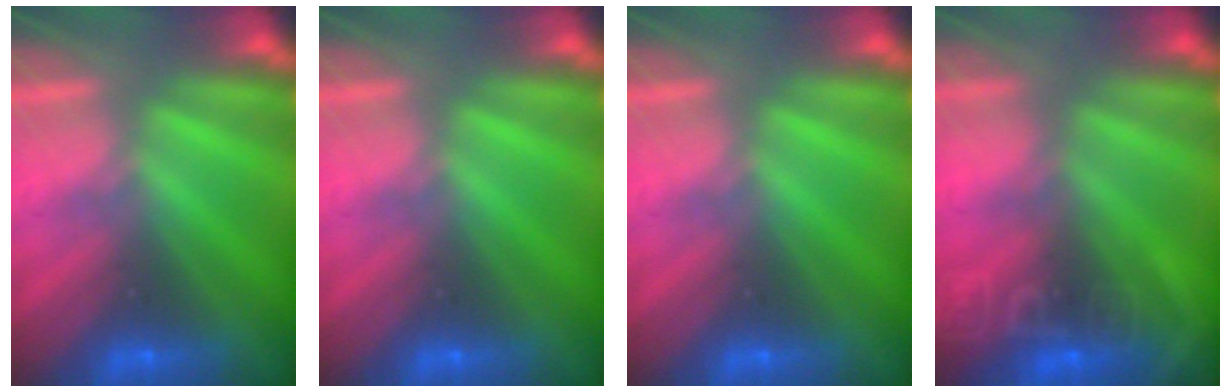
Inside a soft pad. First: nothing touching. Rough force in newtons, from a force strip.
{"total": 0.0}
{"total": 0.0}
{"total": 9.3}